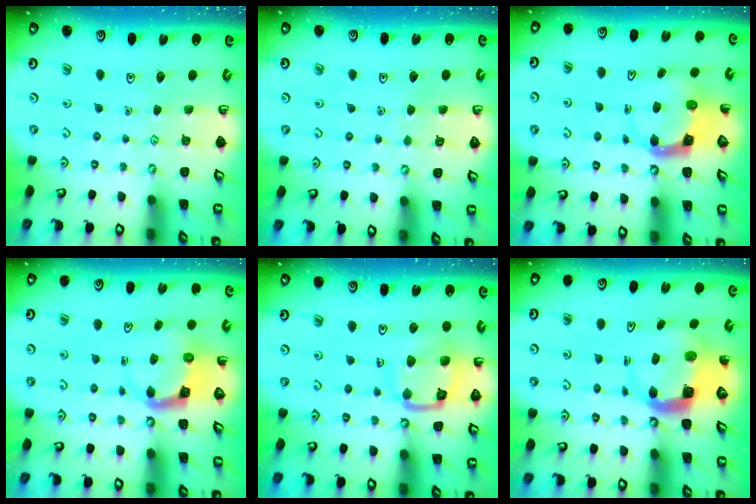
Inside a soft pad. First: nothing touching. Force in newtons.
{"total": 2.9, "press": 2.9, "slide": 0.3}
{"total": 3.6, "press": 3.6, "slide": 0.5}
{"total": 3.8, "press": 3.7, "slide": 0.7}
{"total": 13.8, "press": 13.7, "slide": 1.3}
{"total": 4.0, "press": 4.0, "slide": 0.3}